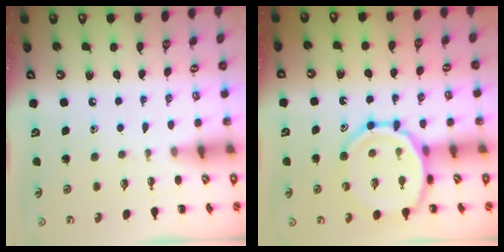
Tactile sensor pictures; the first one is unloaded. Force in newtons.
{"total": 13.0, "press": 12.6, "slide": 3.4}